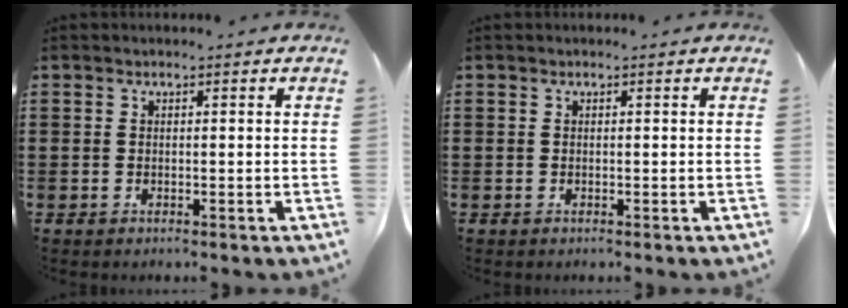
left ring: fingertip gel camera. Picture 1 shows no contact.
{"total": 0.0}